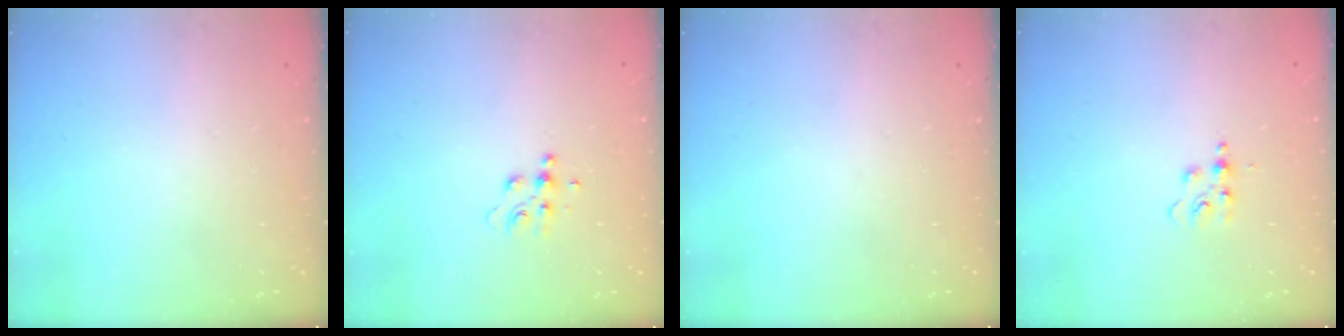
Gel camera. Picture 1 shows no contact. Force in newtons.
{"total": 5.8, "press": 5.8, "slide": 0.7}
{"total": 0.0}
{"total": 4.8, "press": 4.8, "slide": 0.5}